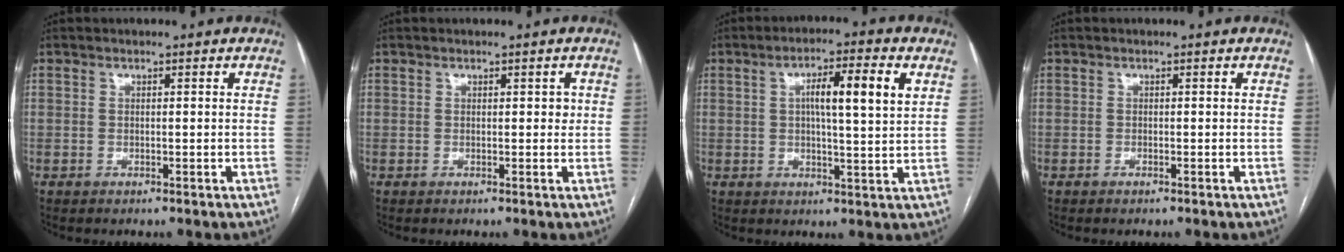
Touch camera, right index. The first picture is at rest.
{"total": 1.1, "force": [0.3, 0.7, 0.8], "torque": [-0.007, 0.006, 0.003]}
{"total": 8.7, "force": [2.6, 0.9, 8.2], "torque": [-0.135, 0.013, 0.038]}
{"total": 0.0}